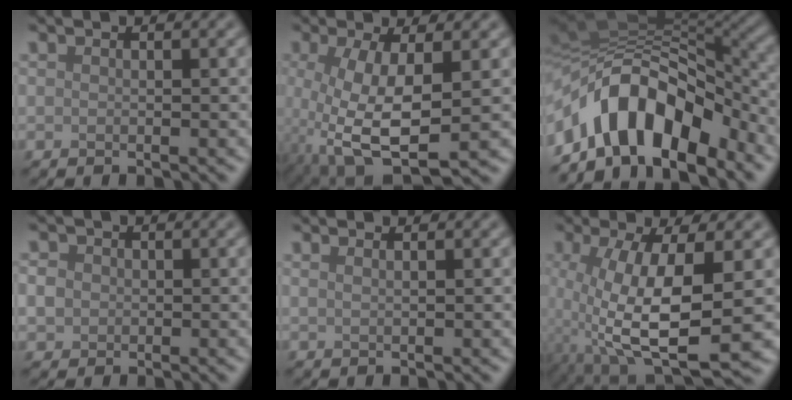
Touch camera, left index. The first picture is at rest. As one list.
[{"total": 8.3, "force": [-1.6, 3.0, 7.6], "torque": [-0.170, -0.010, -0.027]}, {"total": 11.1, "force": [-5.4, 5.6, 7.9], "torque": [-0.124, 0.011, -0.091]}, {"total": 1.8, "force": [0.0, 1.7, 0.6], "torque": [-0.010, 0.002, 0.003]}, {"total": 1.4, "force": [0.9, 0.6, 0.9], "torque": [-0.001, -0.004, -0.001]}, {"total": 10.1, "force": [-1.7, 2.9, 9.6], "torque": [-0.192, -0.014, -0.027]}]